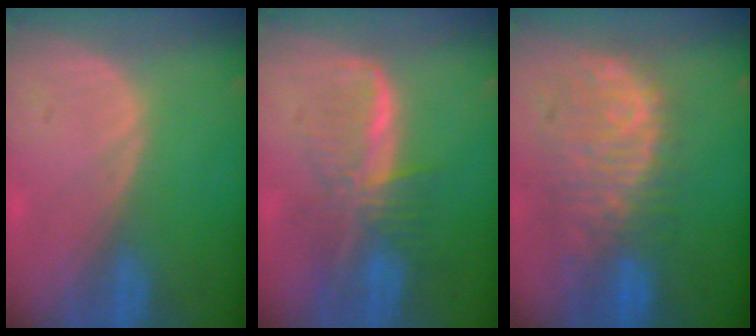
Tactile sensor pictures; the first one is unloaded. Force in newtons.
{"total": 7.6, "press": 6.7, "slide": 3.7}
{"total": 11.2, "press": 9.6, "slide": 5.8}